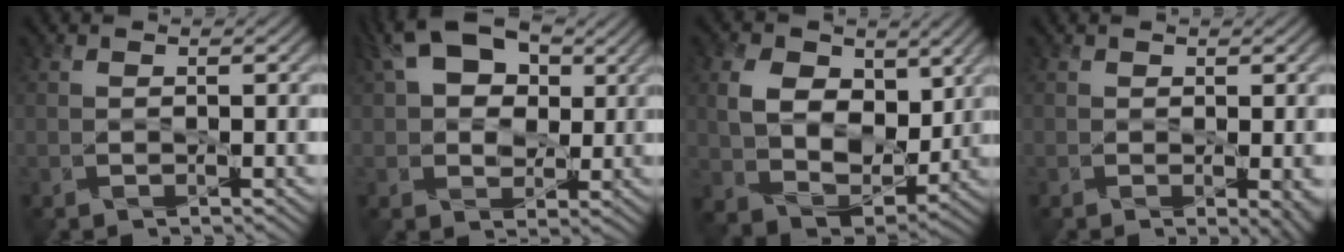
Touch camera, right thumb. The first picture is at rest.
{"total": 9.8, "force": [3.8, 6.6, 6.2], "torque": [-0.133, 0.026, 0.051]}
{"total": 10.5, "force": [2.6, 7.5, 6.8], "torque": [-0.163, -0.008, 0.042]}
{"total": 2.1, "force": [-0.3, 0.9, 1.9], "torque": [-0.024, -0.005, -0.003]}